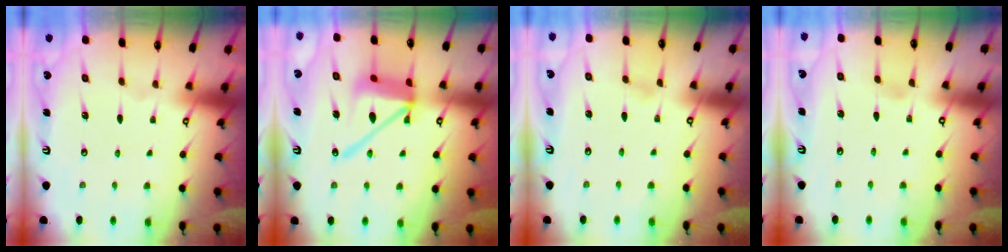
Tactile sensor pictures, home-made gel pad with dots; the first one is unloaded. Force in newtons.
{"total": 14.5, "press": 14.4, "slide": 1.8}
{"total": 1.9, "press": 1.9, "slide": 0.2}
{"total": 1.6, "press": 1.6, "slide": 0.2}